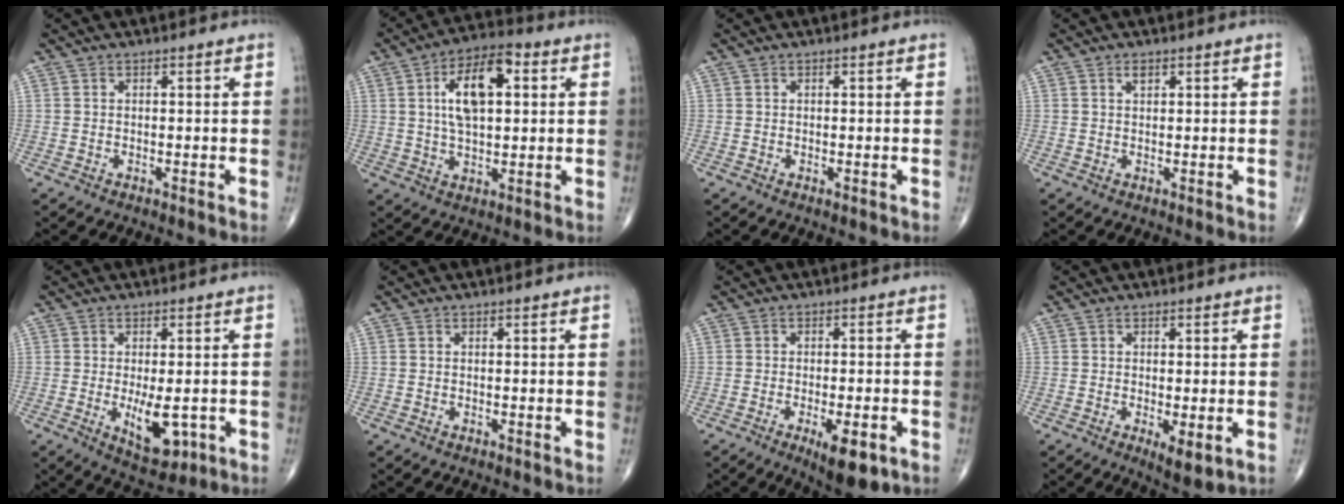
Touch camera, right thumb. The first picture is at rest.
{"total": 13.0, "force": [3.2, 6.1, 11.0], "torque": [-0.178, 0.009, 0.049]}
{"total": 0.0}
{"total": 1.2, "force": [0.7, 0.6, 0.8], "torque": [-0.009, -0.003, 0.010]}
{"total": 7.9, "force": [-1.7, 3.5, 6.8], "torque": [-0.094, -0.015, -0.016]}
{"total": 0.0}
{"total": 7.9, "force": [-3.4, 2.6, 6.6], "torque": [-0.093, -0.003, -0.043]}
{"total": 4.4, "force": [-1.1, 1.5, 4.0], "torque": [-0.061, -0.015, -0.014]}